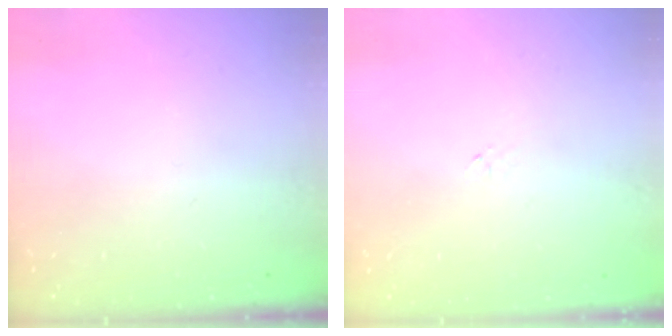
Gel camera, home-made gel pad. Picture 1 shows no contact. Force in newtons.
{"total": 0.7, "press": 0.5, "slide": 0.4}